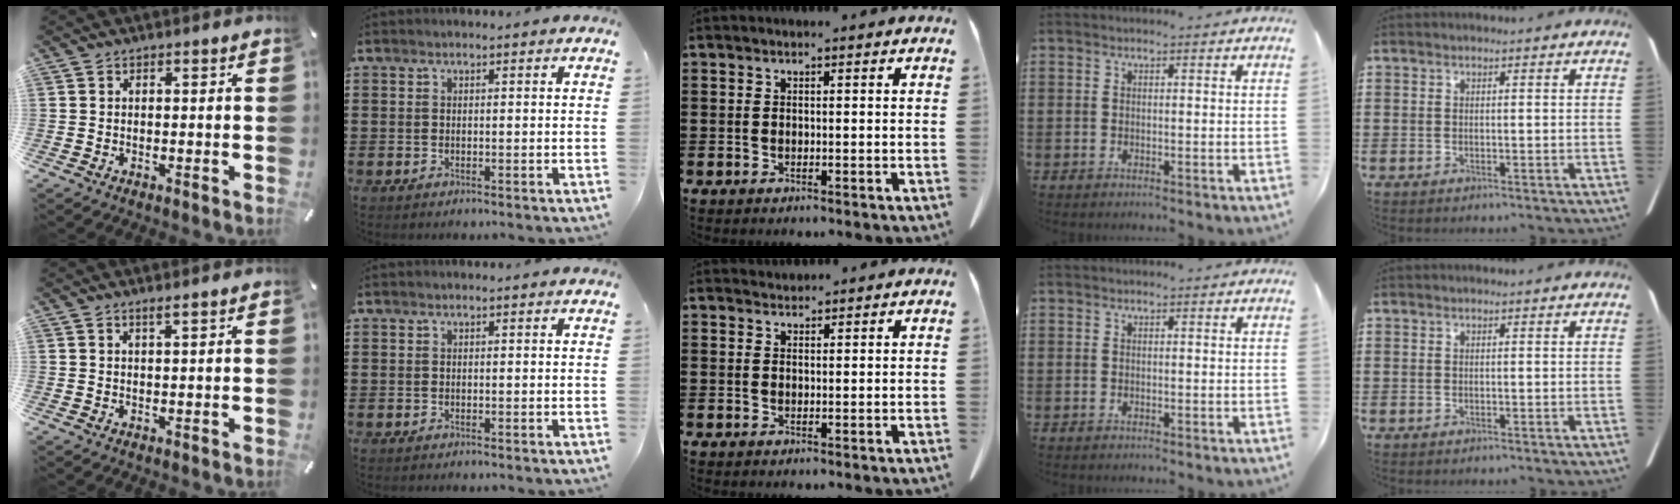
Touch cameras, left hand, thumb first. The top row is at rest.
{"thumb": {"total": 1.4, "force": [1.0, -0.1, 0.9], "torque": [-0.019, -0.002, 0.018]}, "middle": {"total": 1.2, "force": [1.2, 0.3, 0.0], "torque": [-0.003, 0.001, 0.023]}}